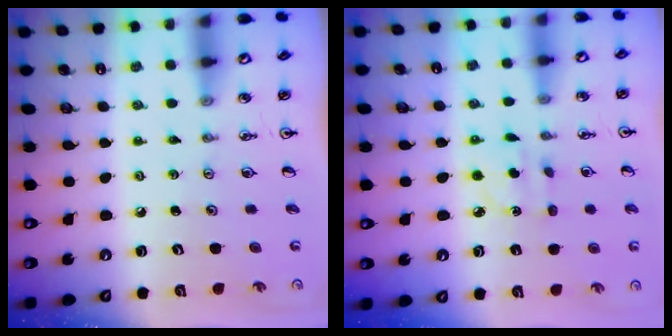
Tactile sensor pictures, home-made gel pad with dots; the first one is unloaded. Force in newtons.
{"total": 2.3, "press": 2.3, "slide": 0.2}